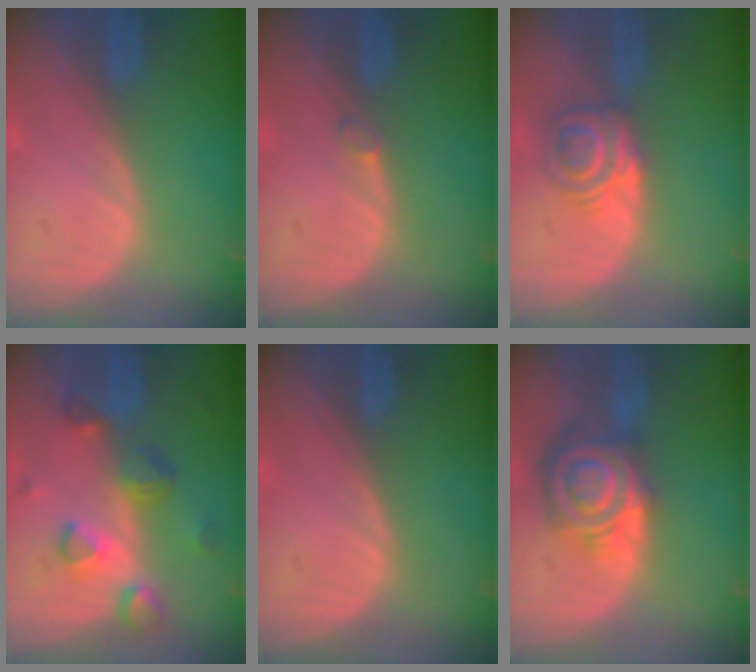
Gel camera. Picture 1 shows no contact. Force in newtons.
{"total": 0.9, "press": 0.8, "slide": 0.2}
{"total": 6.2, "press": 5.3, "slide": 3.3}
{"total": 7.8, "press": 6.9, "slide": 3.5}
{"total": 0.0}
{"total": 9.1, "press": 9.1, "slide": 0.6}